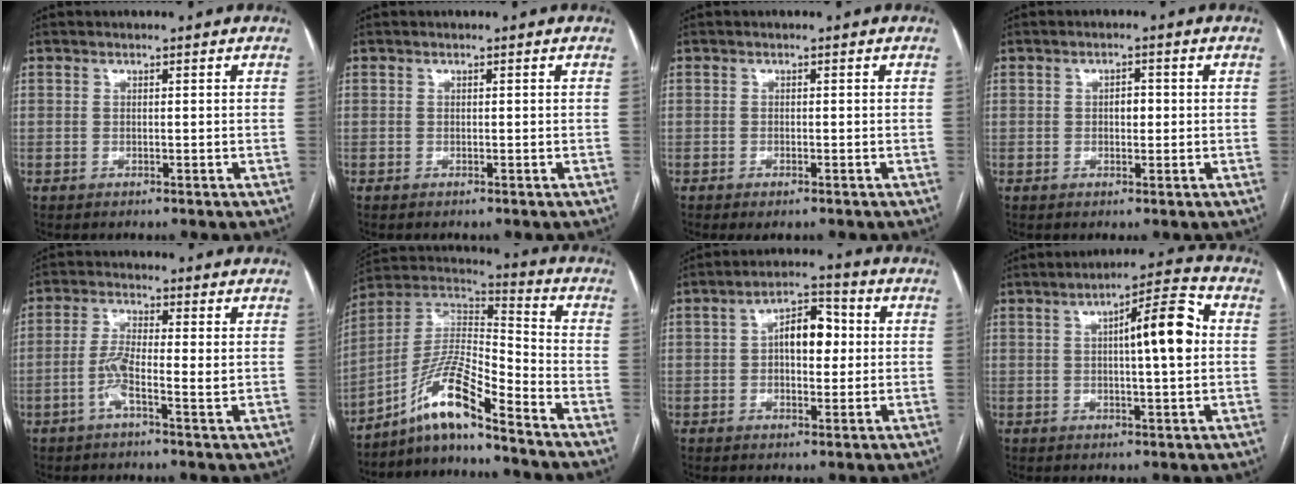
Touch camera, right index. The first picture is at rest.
{"total": 0.0}
{"total": 1.5, "force": [-1.0, 0.5, 1.0], "torque": [-0.014, -0.003, -0.009]}
{"total": 2.0, "force": [0.0, 1.1, 1.7], "torque": [-0.024, 0.004, 0.000]}
{"total": 5.1, "force": [-1.1, 0.8, 4.9], "torque": [-0.102, 0.007, -0.024]}
{"total": 11.5, "force": [-8.4, 0.4, 7.9], "torque": [-0.157, 0.017, -0.154]}
{"total": 7.3, "force": [0.7, 3.5, 6.3], "torque": [-0.102, 0.026, 0.008]}
{"total": 10.0, "force": [1.4, 1.6, 9.8], "torque": [-0.146, 0.024, 0.018]}